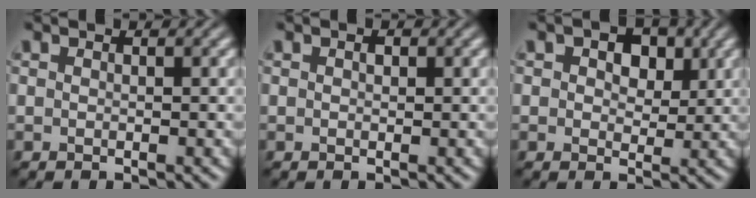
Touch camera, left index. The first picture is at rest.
{"total": 0.6, "force": [0.2, 0.4, 0.4], "torque": [-0.006, 0.000, 0.001]}
{"total": 4.4, "force": [1.7, 2.8, 2.9], "torque": [-0.033, 0.005, 0.008]}